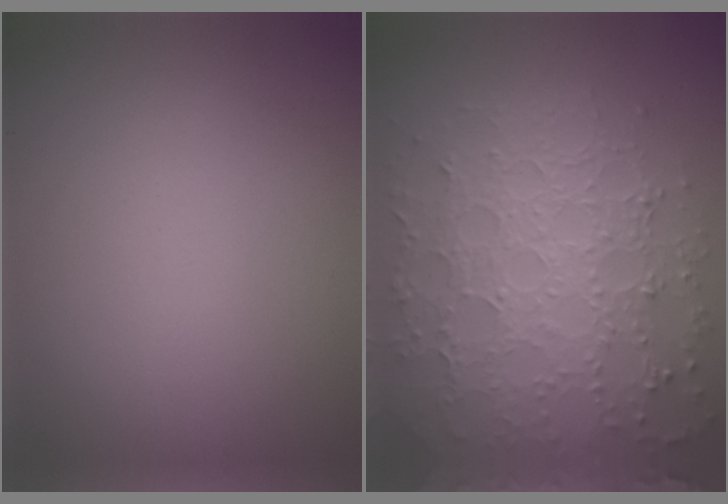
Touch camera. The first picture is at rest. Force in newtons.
{"total": 8.1, "press": 5.7, "slide": 5.8}